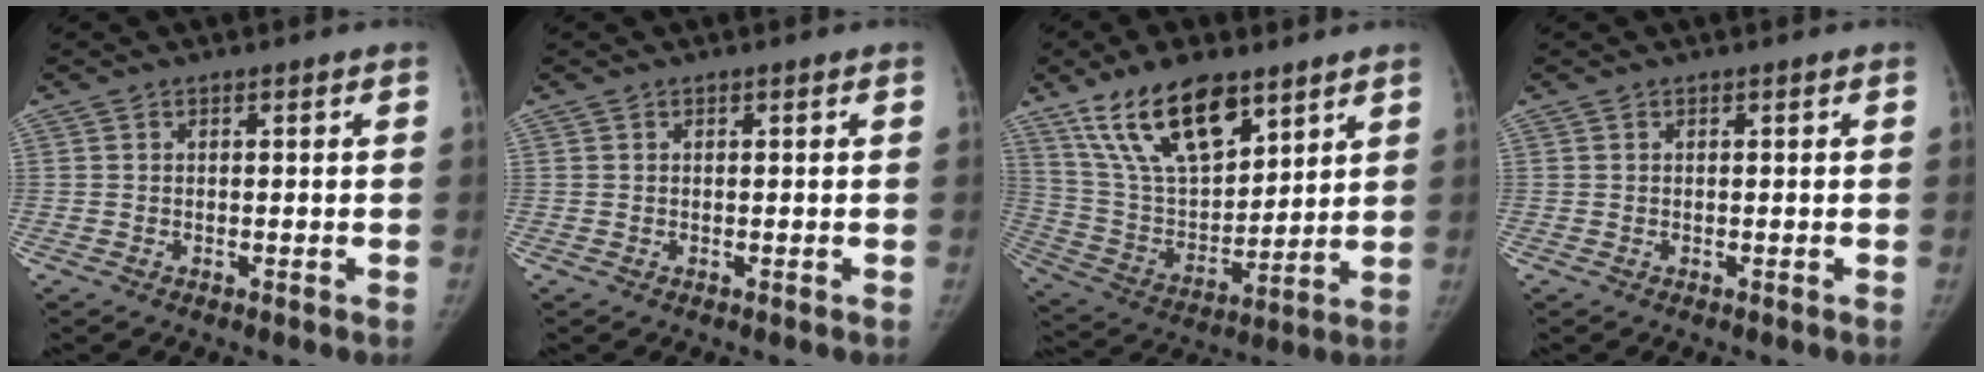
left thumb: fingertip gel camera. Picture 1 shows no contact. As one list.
[{"total": 0.0}, {"total": 18.9, "force": [12.0, 8.5, 11.9], "torque": [-0.176, -0.053, 0.232]}, {"total": 0.0}]